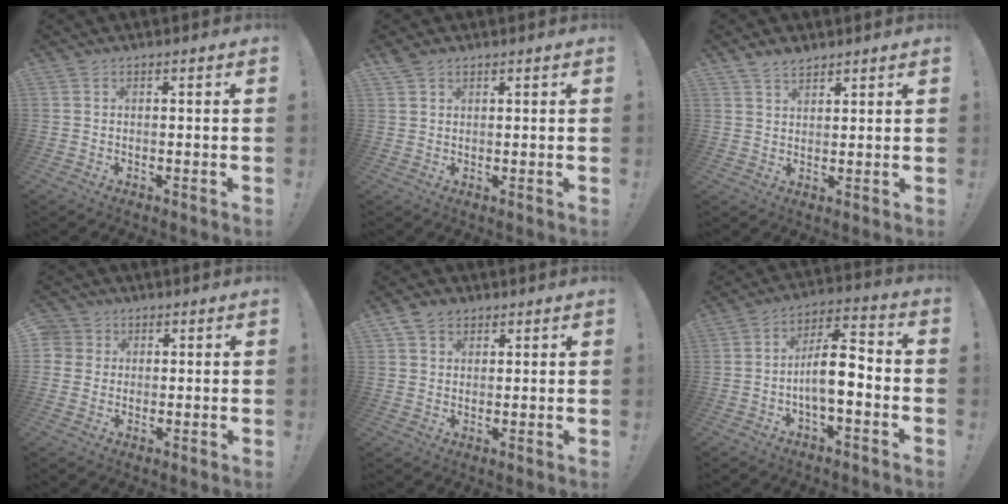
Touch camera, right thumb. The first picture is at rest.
{"total": 2.3, "force": [1.7, 1.2, 0.9], "torque": [-0.015, -0.008, 0.032]}
{"total": 4.1, "force": [3.5, 1.7, 1.2], "torque": [-0.021, -0.023, 0.065]}
{"total": 4.1, "force": [1.1, 3.8, 0.8], "torque": [-0.014, -0.001, 0.021]}
{"total": 4.9, "force": [2.8, 3.7, 1.7], "torque": [-0.029, -0.004, 0.054]}
{"total": 11.2, "force": [-2.9, 4.0, 10.1], "torque": [-0.174, 0.012, -0.055]}